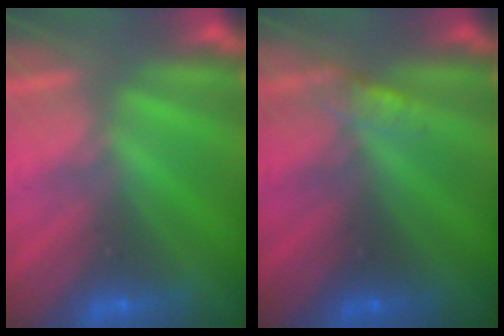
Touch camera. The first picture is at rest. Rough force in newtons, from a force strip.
{"total": 3.0}